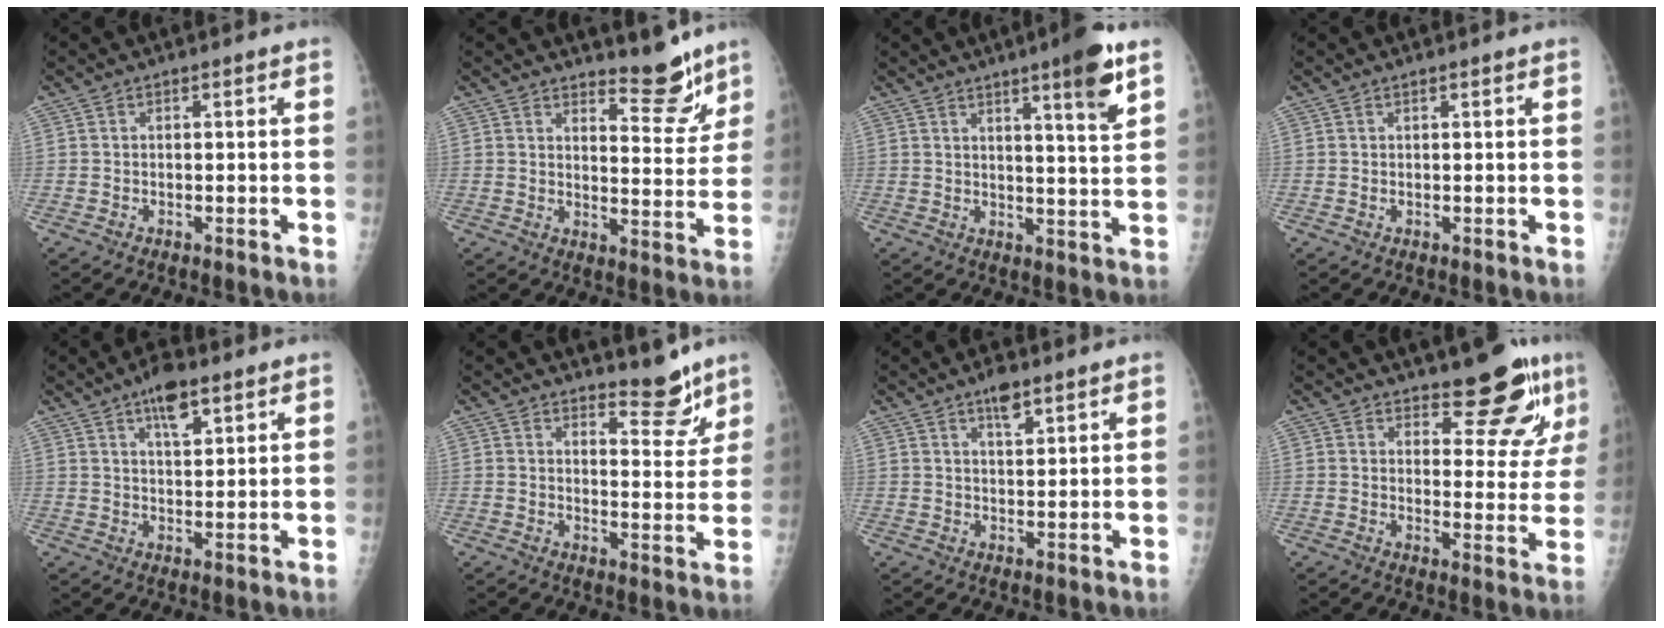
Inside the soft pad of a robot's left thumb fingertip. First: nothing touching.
{"total": 8.1, "force": [6.8, 2.5, 3.6], "torque": [-0.019, -0.060, 0.102]}
{"total": 9.3, "force": [5.4, 0.6, 7.5], "torque": [-0.101, -0.032, 0.074]}
{"total": 0.5, "force": [0.4, 0.1, 0.3], "torque": [-0.006, 0.000, 0.007]}
{"total": 6.9, "force": [4.2, 2.7, 4.9], "torque": [-0.066, -0.017, 0.064]}
{"total": 6.7, "force": [5.7, 2.2, 2.8], "torque": [-0.011, -0.050, 0.084]}
{"total": 4.4, "force": [3.0, 1.5, 2.8], "torque": [-0.038, -0.015, 0.049]}
{"total": 11.5, "force": [8.4, 3.8, 6.8], "torque": [-0.050, -0.063, 0.112]}